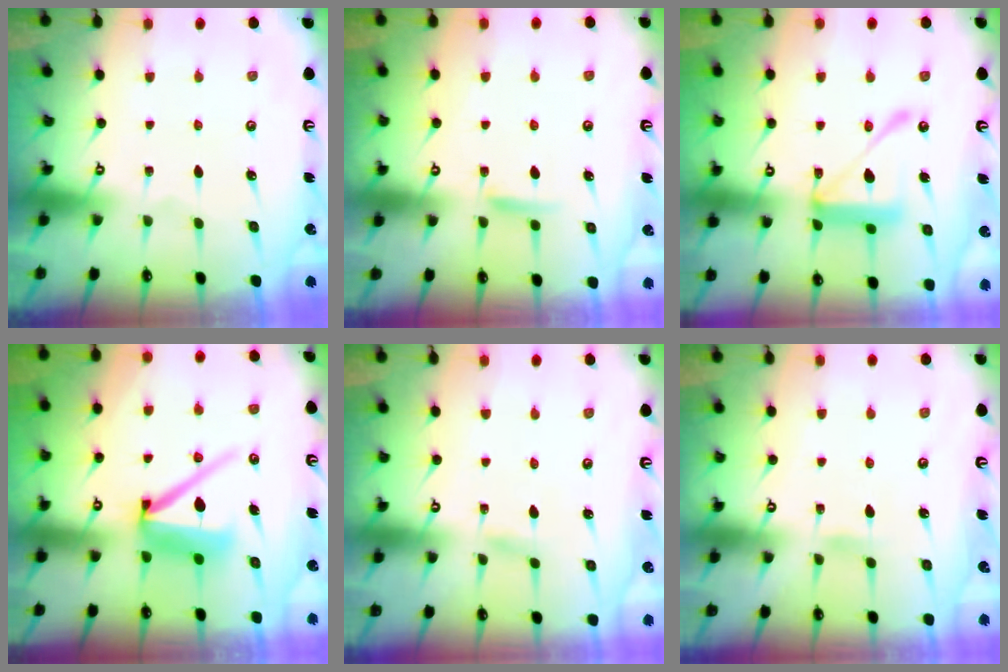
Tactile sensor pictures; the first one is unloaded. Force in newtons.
{"total": 7.2, "press": 7.1, "slide": 1.0}
{"total": 15.8, "press": 15.7, "slide": 1.7}
{"total": 11.4, "press": 11.4, "slide": 1.3}
{"total": 2.8, "press": 2.8, "slide": 0.4}
{"total": 4.8, "press": 4.7, "slide": 0.4}